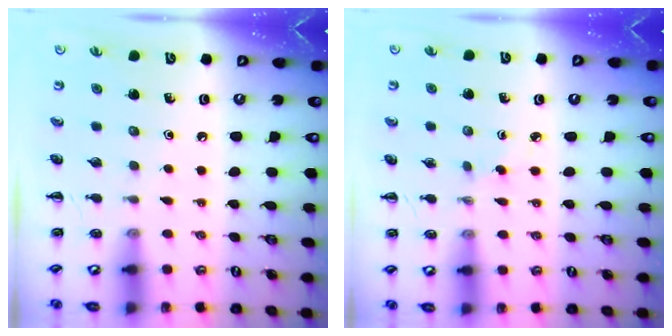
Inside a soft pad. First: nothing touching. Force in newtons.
{"total": 2.3, "press": 2.1, "slide": 0.9}